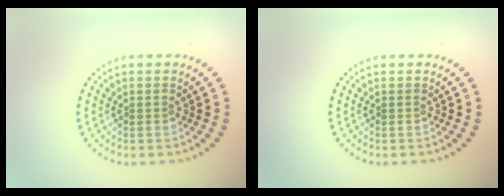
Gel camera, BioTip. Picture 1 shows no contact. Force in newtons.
{"total": 0.0}